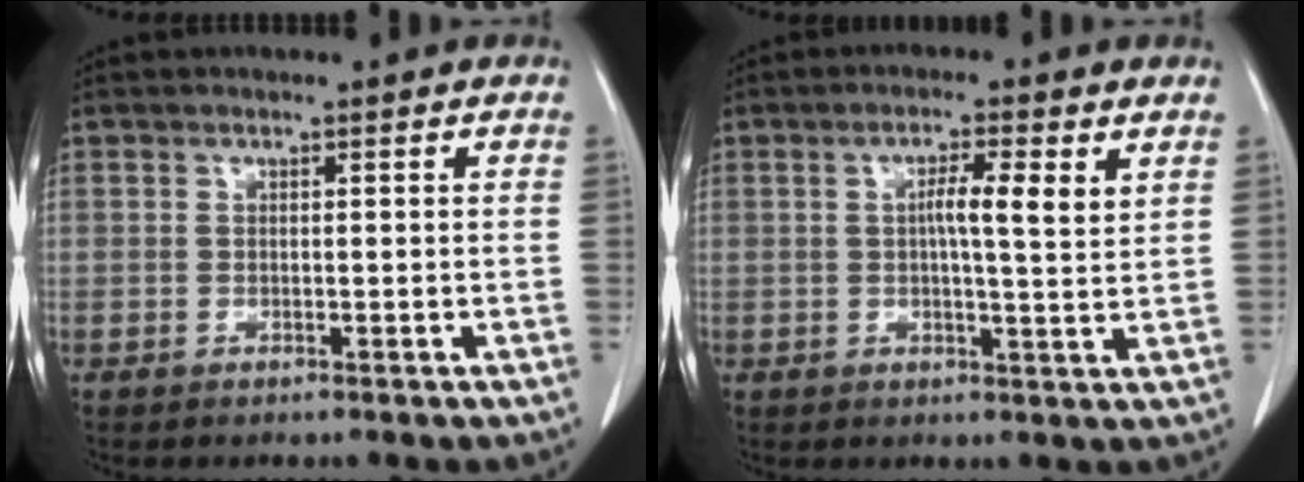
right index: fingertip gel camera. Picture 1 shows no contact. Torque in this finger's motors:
{"motor_torque": [0.37, 0.01, 0.21, 0.05]}